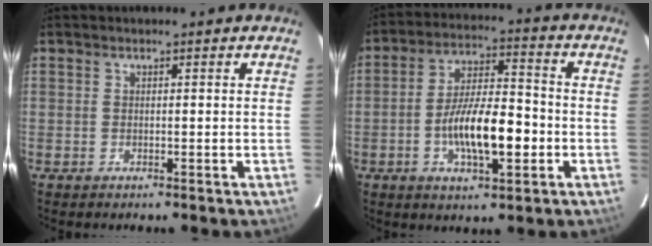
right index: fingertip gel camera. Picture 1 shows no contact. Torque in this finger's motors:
{"motor_torque": [0.54, -0.17, 0.50, 0.17]}